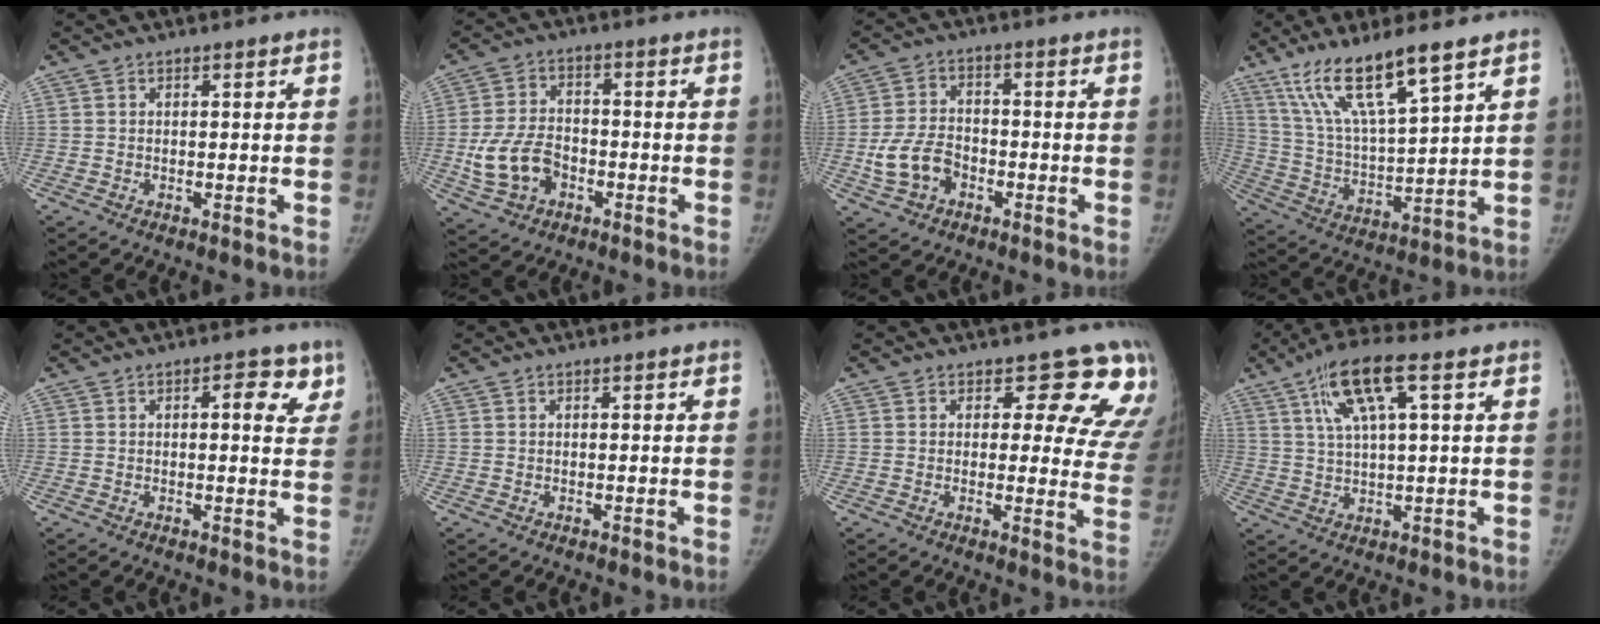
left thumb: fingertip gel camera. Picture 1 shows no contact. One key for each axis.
{"total": 10.2, "fx": -3.1, "fy": 7.4, "fz": 6.3, "tx": -0.115, "ty": 0.021, "tz": -0.053}
{"total": 8.5, "fx": -3.0, "fy": 6.2, "fz": 5.0, "tx": -0.092, "ty": 0.023, "tz": -0.052}
{"total": 15.3, "fx": 10.1, "fy": 2.6, "fz": 11.2, "tx": -0.207, "ty": -0.047, "tz": 0.206}
{"total": 5.2, "fx": 2.2, "fy": 2.6, "fz": 3.9, "tx": -0.020, "ty": -0.004, "tz": 0.019}
{"total": 0.0}
{"total": 12.3, "fx": 9.0, "fy": 6.5, "fz": 5.1, "tx": 0.006, "ty": -0.049, "tz": 0.069}
{"total": 11.1, "fx": 4.8, "fy": 2.6, "fz": 9.7, "tx": -0.193, "ty": 0.003, "tz": 0.088}